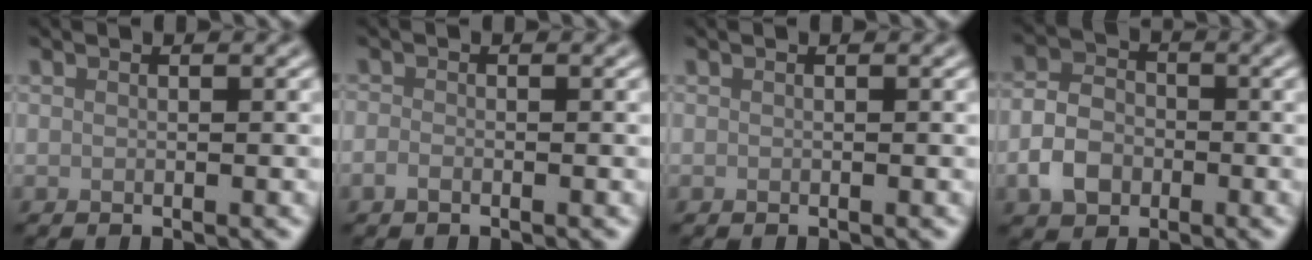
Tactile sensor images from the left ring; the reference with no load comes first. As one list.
[{"total": 1.0, "force": [-0.6, 0.5, 0.6], "torque": [-0.012, 0.001, -0.013]}, {"total": 0.0}, {"total": 4.1, "force": [-1.5, 3.1, 2.3], "torque": [-0.045, 0.002, -0.035]}]